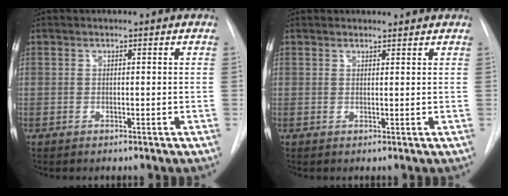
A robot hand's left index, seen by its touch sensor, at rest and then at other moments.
{"total": 2.0, "force": [1.9, 0.5, 0.2], "torque": [-0.008, 0.011, 0.026]}